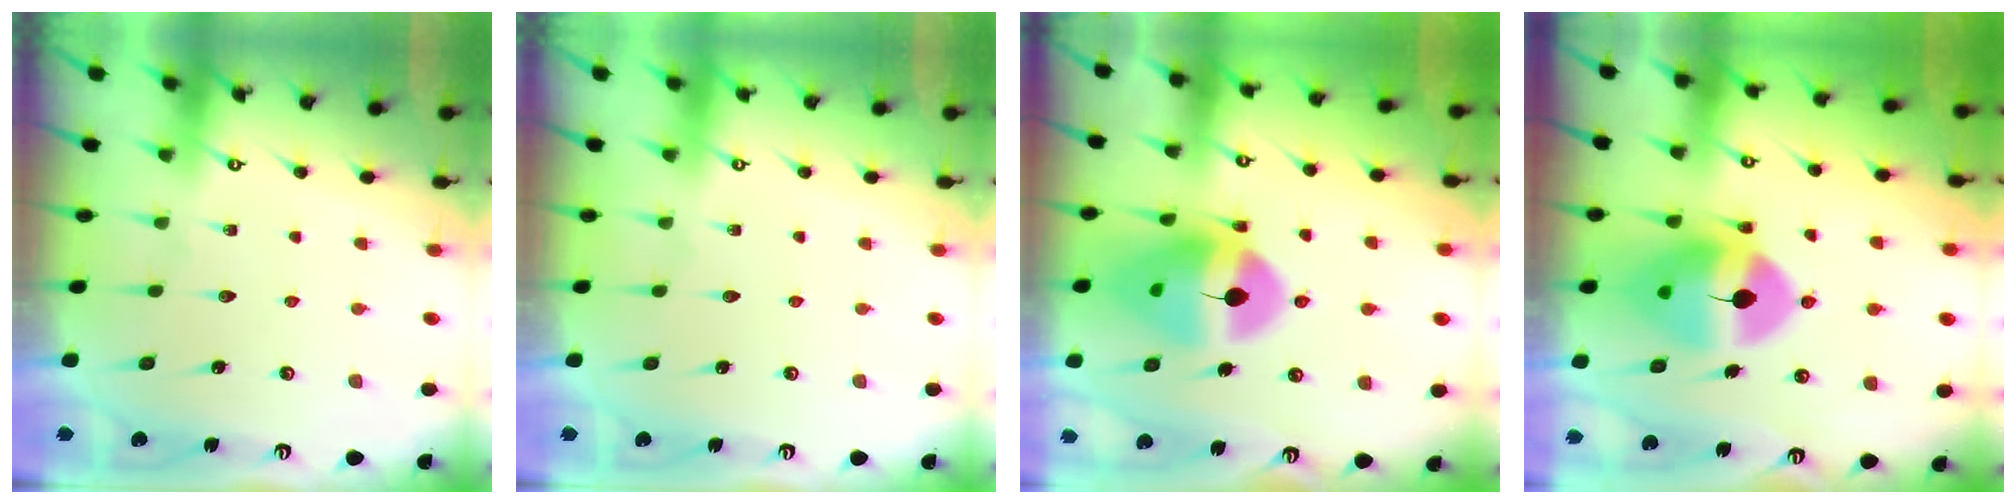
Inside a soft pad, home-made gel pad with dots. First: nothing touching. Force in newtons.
{"total": 0.0}
{"total": 14.3, "press": 14.2, "slide": 1.5}
{"total": 12.4, "press": 12.2, "slide": 2.2}